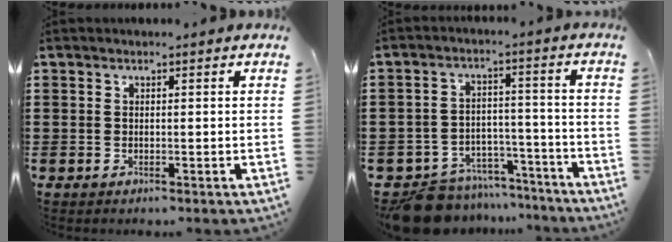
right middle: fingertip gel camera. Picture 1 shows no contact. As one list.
[{"total": 9.7, "force": [-9.1, 2.7, 1.8], "torque": [-0.035, 0.035, -0.176]}]